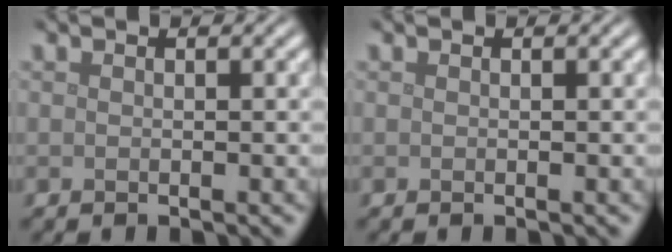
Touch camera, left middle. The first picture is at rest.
{"total": 0.0}